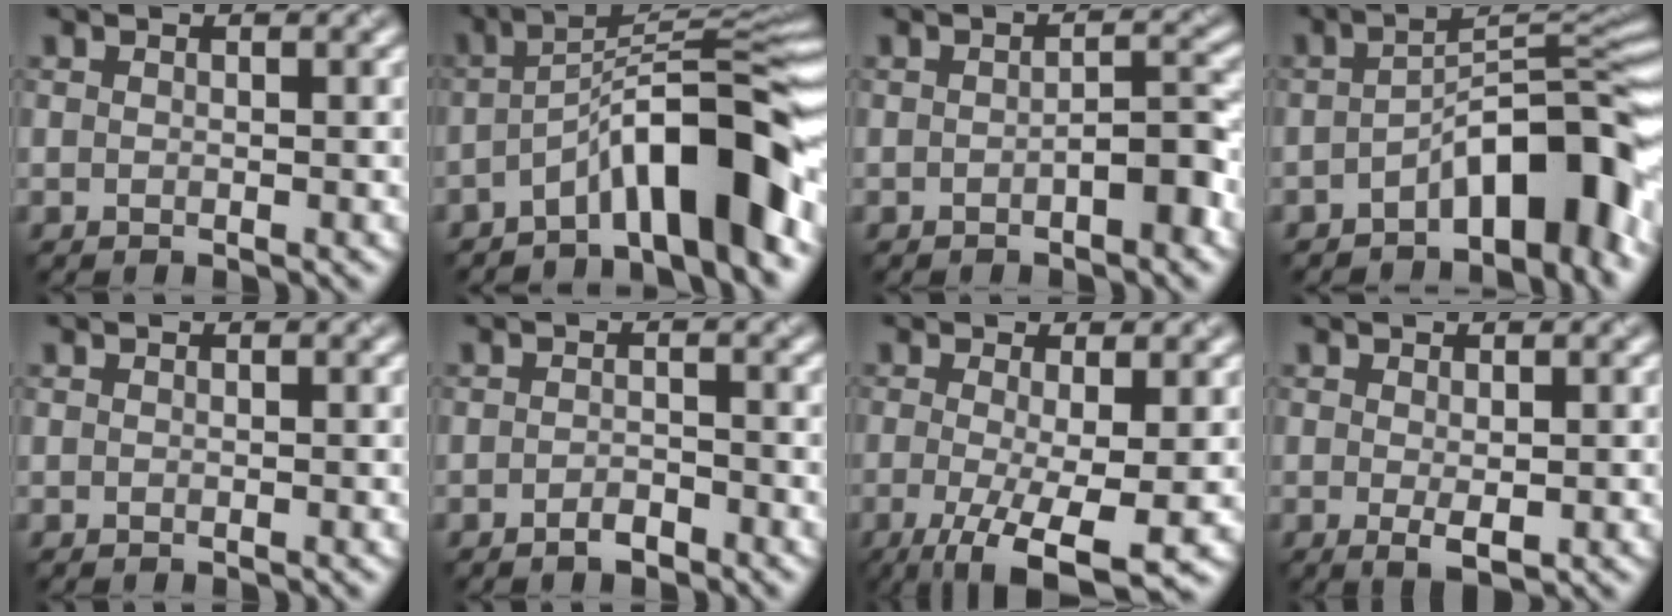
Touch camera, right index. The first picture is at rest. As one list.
[{"total": 10.3, "force": [-5.6, 1.7, 8.5], "torque": [-0.117, 0.031, -0.090]}, {"total": 2.4, "force": [-1.2, 0.4, 2.0], "torque": [-0.026, 0.012, -0.012]}, {"total": 8.0, "force": [-4.7, 2.1, 6.2], "torque": [-0.081, 0.025, -0.074]}, {"total": 0.0}, {"total": 1.5, "force": [-1.4, 0.0, 0.3], "torque": [-0.010, 0.007, -0.019]}, {"total": 7.1, "force": [-2.5, 1.6, 6.5], "torque": [-0.111, -0.010, -0.027]}, {"total": 1.2, "force": [-0.4, 0.0, 1.1], "torque": [-0.023, -0.004, 0.006]}]